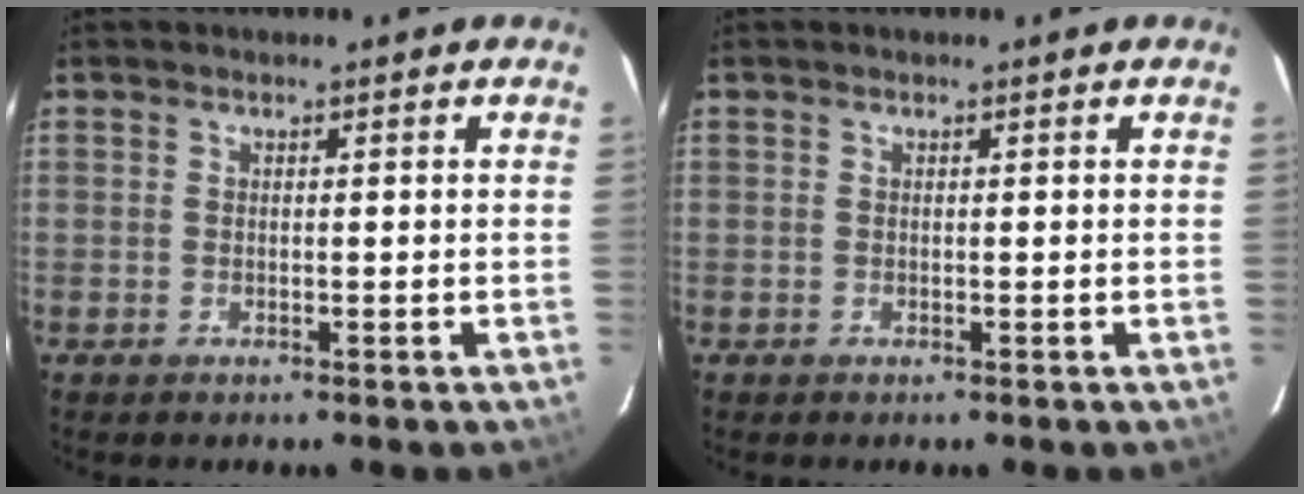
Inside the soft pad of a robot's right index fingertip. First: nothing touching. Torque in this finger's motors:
{"motor_torque": [0.00, 0.00, 0.00, 0.00]}